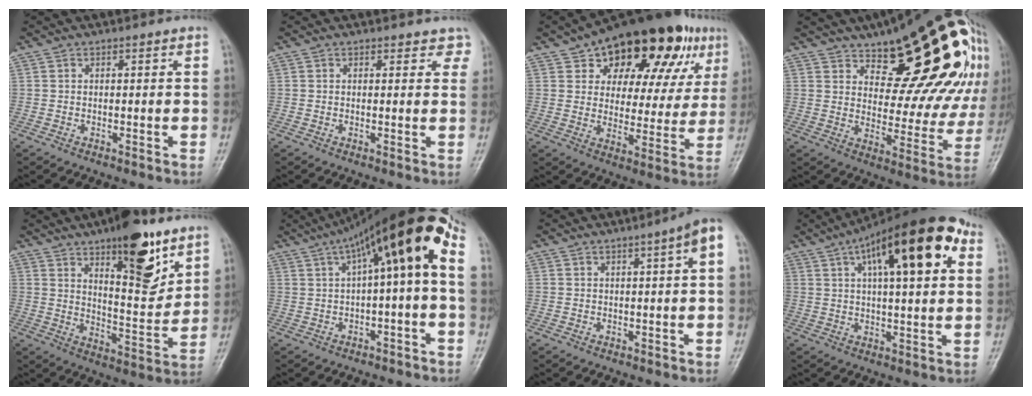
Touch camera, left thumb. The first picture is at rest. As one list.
[{"total": 3.4, "force": [2.9, 1.7, 0.8], "torque": [0.028, -0.010, 0.015]}, {"total": 24.3, "force": [13.3, 12.1, 16.3], "torque": [-0.193, -0.001, 0.196]}, {"total": 25.7, "force": [13.2, 9.6, 19.9], "torque": [-0.227, -0.049, 0.190]}, {"total": 16.0, "force": [9.6, 5.5, 11.6], "torque": [-0.135, -0.061, 0.151]}, {"total": 15.0, "force": [2.8, 3.6, 14.3], "torque": [-0.216, 0.061, 0.041]}, {"total": 4.6, "force": [1.1, 0.3, 4.4], "torque": [-0.059, 0.012, 0.012]}, {"total": 20.7, "force": [7.8, 7.0, 17.8], "torque": [-0.252, 0.019, 0.111]}]